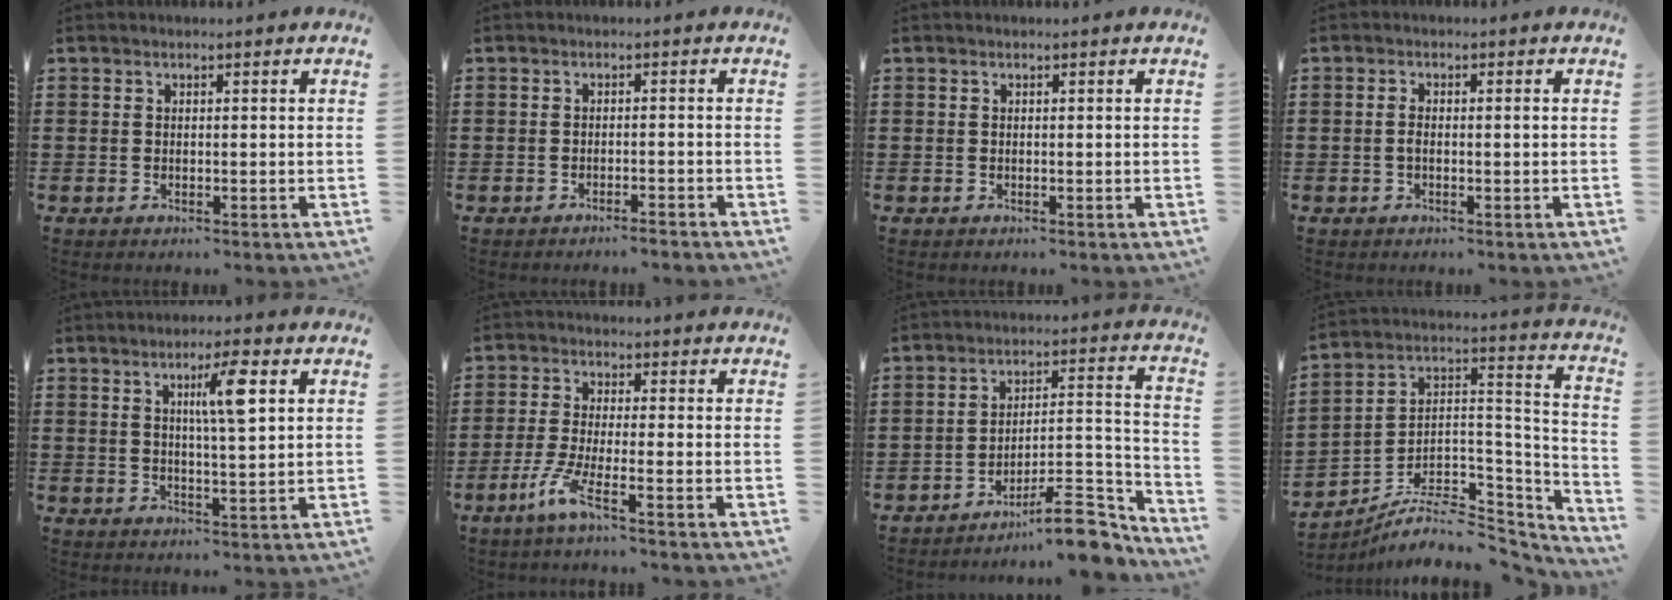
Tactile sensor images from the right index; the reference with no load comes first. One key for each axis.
{"total": 1.5, "fx": -1.5, "fy": -0.1, "fz": 0.3, "tx": -0.008, "ty": 0.002, "tz": -0.030}
{"total": 0.0}
{"total": 1.7, "fx": -0.2, "fy": 0.3, "fz": 1.6, "tx": -0.032, "ty": -0.002, "tz": -0.005}
{"total": 6.5, "fx": 2.3, "fy": 0.8, "fz": 6.0, "tx": -0.108, "ty": 0.000, "tz": 0.029}
{"total": 5.3, "fx": -3.0, "fy": 0.3, "fz": 4.3, "tx": -0.100, "ty": -0.014, "tz": -0.060}
{"total": 11.5, "fx": -9.1, "fy": 2.9, "fz": 6.5, "tx": -0.076, "ty": 0.039, "tz": -0.167}
{"total": 8.1, "fx": -6.2, "fy": 3.8, "fz": 3.7, "tx": -0.067, "ty": 0.006, "tz": -0.114}